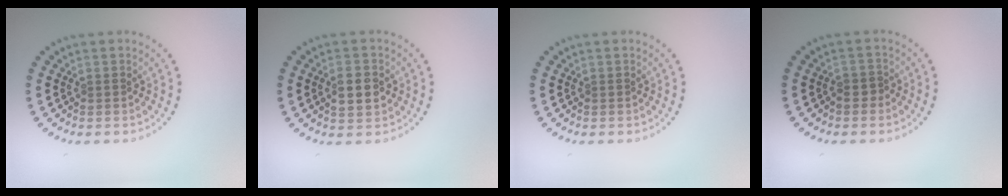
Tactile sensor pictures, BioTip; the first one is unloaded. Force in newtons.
{"total": 2.9, "press": 2.9, "slide": 0.1}
{"total": 0.0}
{"total": 0.9, "press": 0.6, "slide": 0.7}